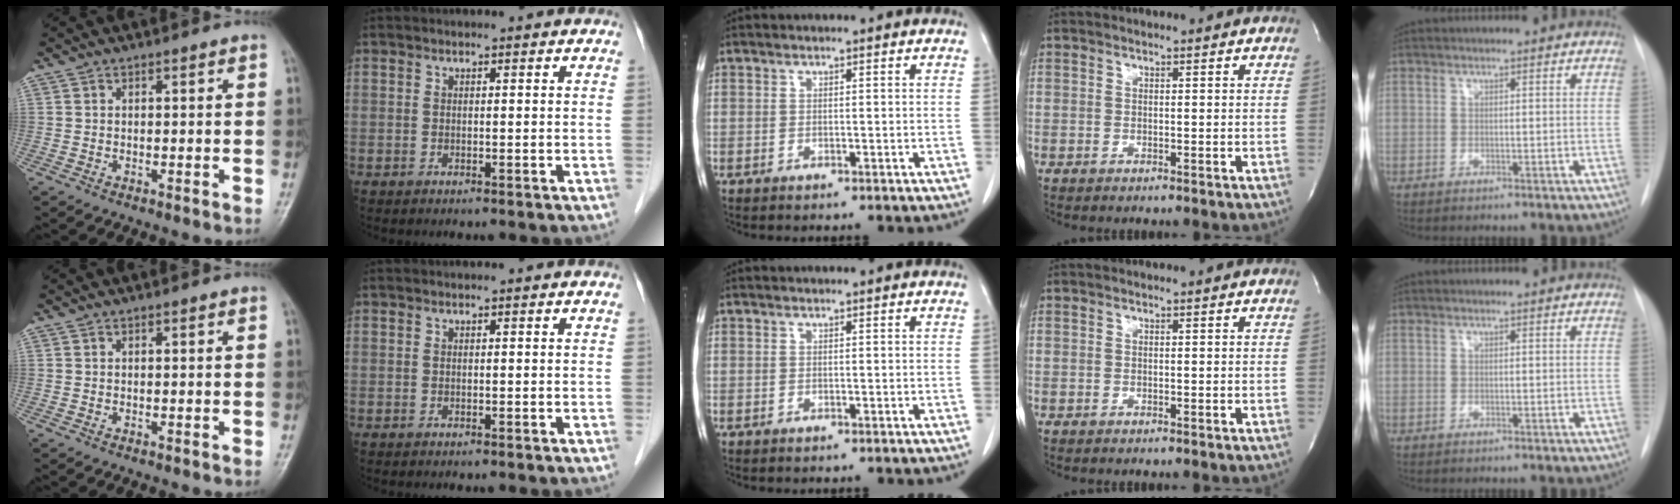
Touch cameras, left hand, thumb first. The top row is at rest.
{}